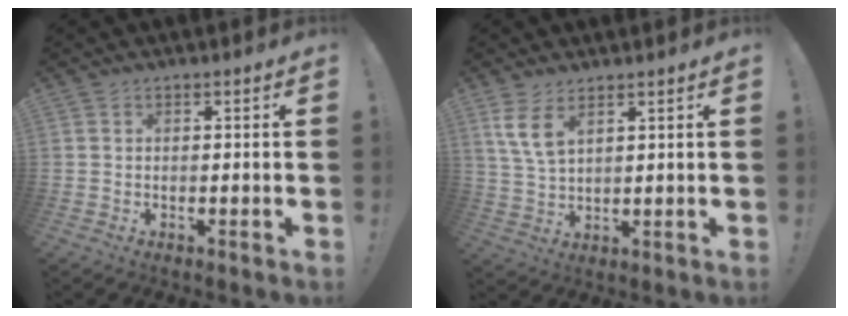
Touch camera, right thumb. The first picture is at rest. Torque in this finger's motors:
{"motor_torque": [0.39, 0.69, 0.11, 0.02, 0.00]}